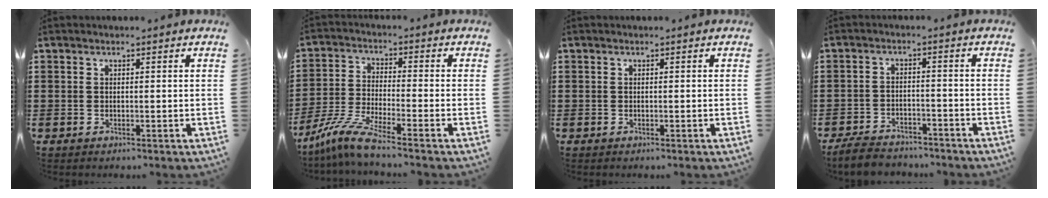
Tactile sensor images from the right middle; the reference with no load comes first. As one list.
[{"total": 7.1, "force": [-5.8, 0.4, 4.1], "torque": [-0.097, -0.014, -0.115]}, {"total": 0.0}, {"total": 4.4, "force": [-4.3, 0.8, 0.7], "torque": [-0.028, 0.001, -0.090]}]